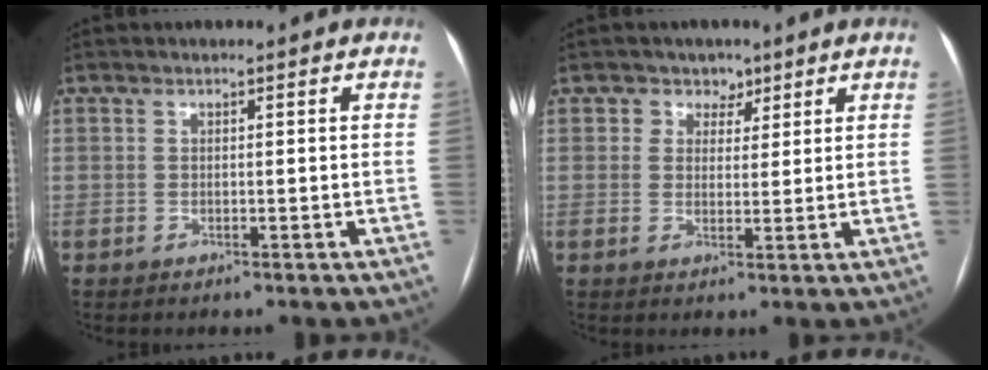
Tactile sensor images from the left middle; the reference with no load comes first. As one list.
[{"total": 3.4, "force": [2.0, 2.7, -0.1], "torque": [0.014, -0.001, 0.022]}]